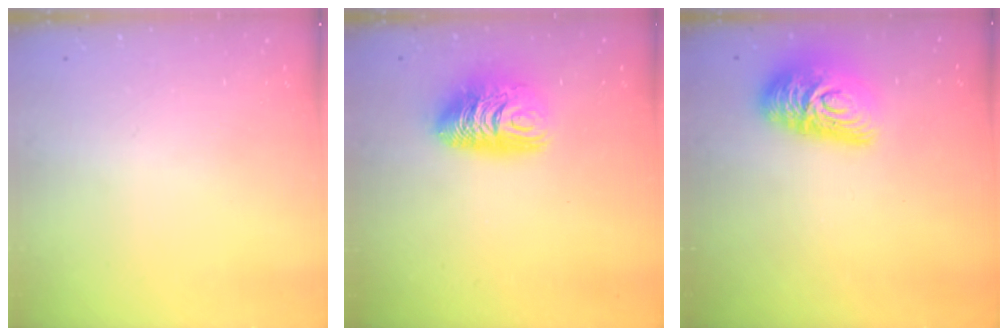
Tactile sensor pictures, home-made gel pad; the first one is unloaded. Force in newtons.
{"total": 10.7, "press": 10.6, "slide": 1.0}
{"total": 14.3, "press": 14.2, "slide": 0.9}